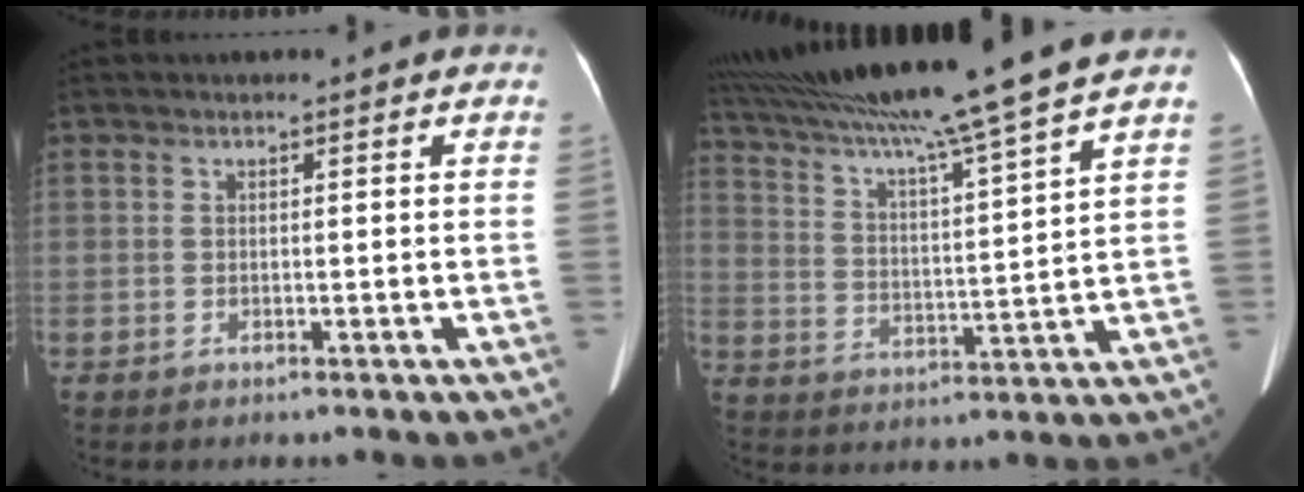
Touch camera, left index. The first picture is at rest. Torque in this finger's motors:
{"motor_torque": [0.83, -1.31, 0.27, 0.21]}